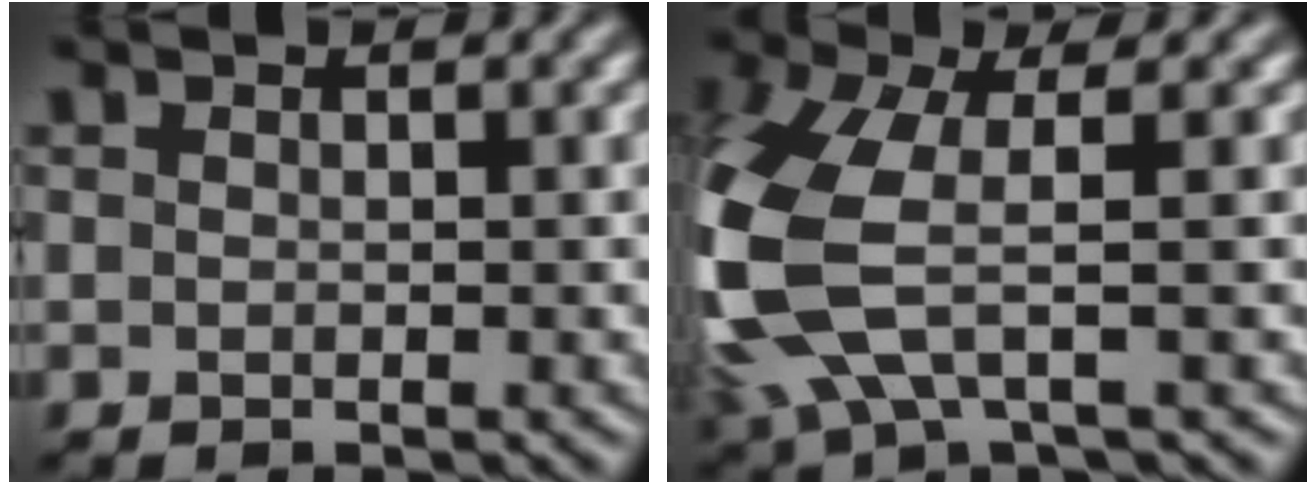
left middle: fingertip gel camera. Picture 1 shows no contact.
{"total": 9.0, "force": [-1.2, 4.2, 7.8], "torque": [-0.223, -0.011, -0.030]}